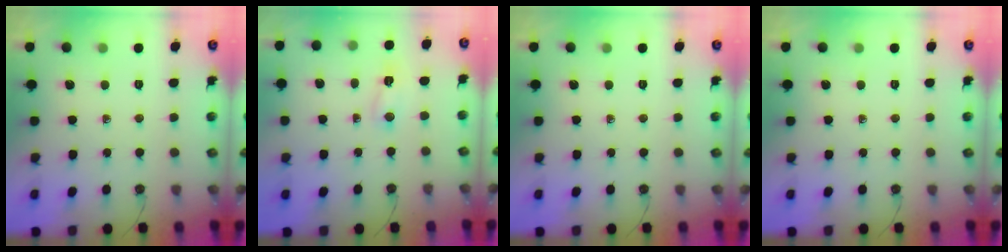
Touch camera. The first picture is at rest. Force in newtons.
{"total": 2.4, "press": 2.2, "slide": 0.8}
{"total": 0.0}
{"total": 0.0}